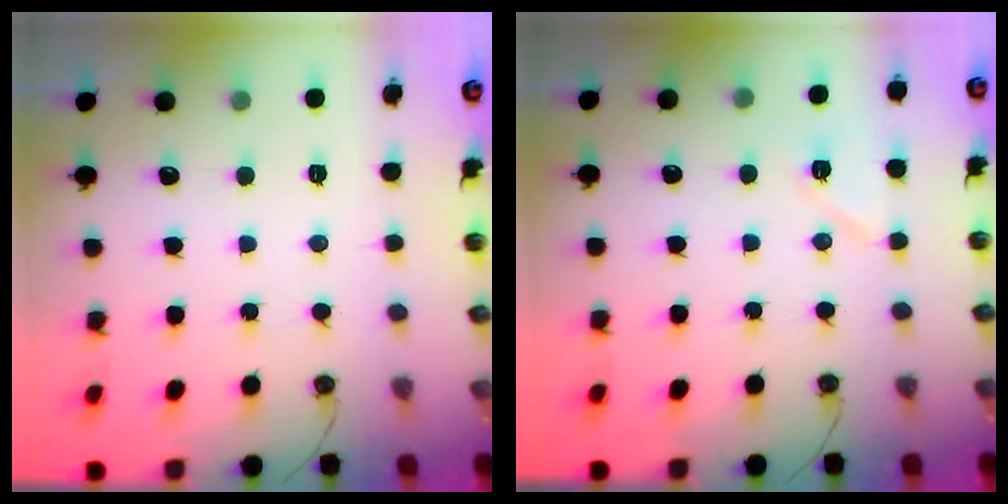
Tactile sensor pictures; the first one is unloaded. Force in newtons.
{"total": 7.2, "press": 6.9, "slide": 2.0}